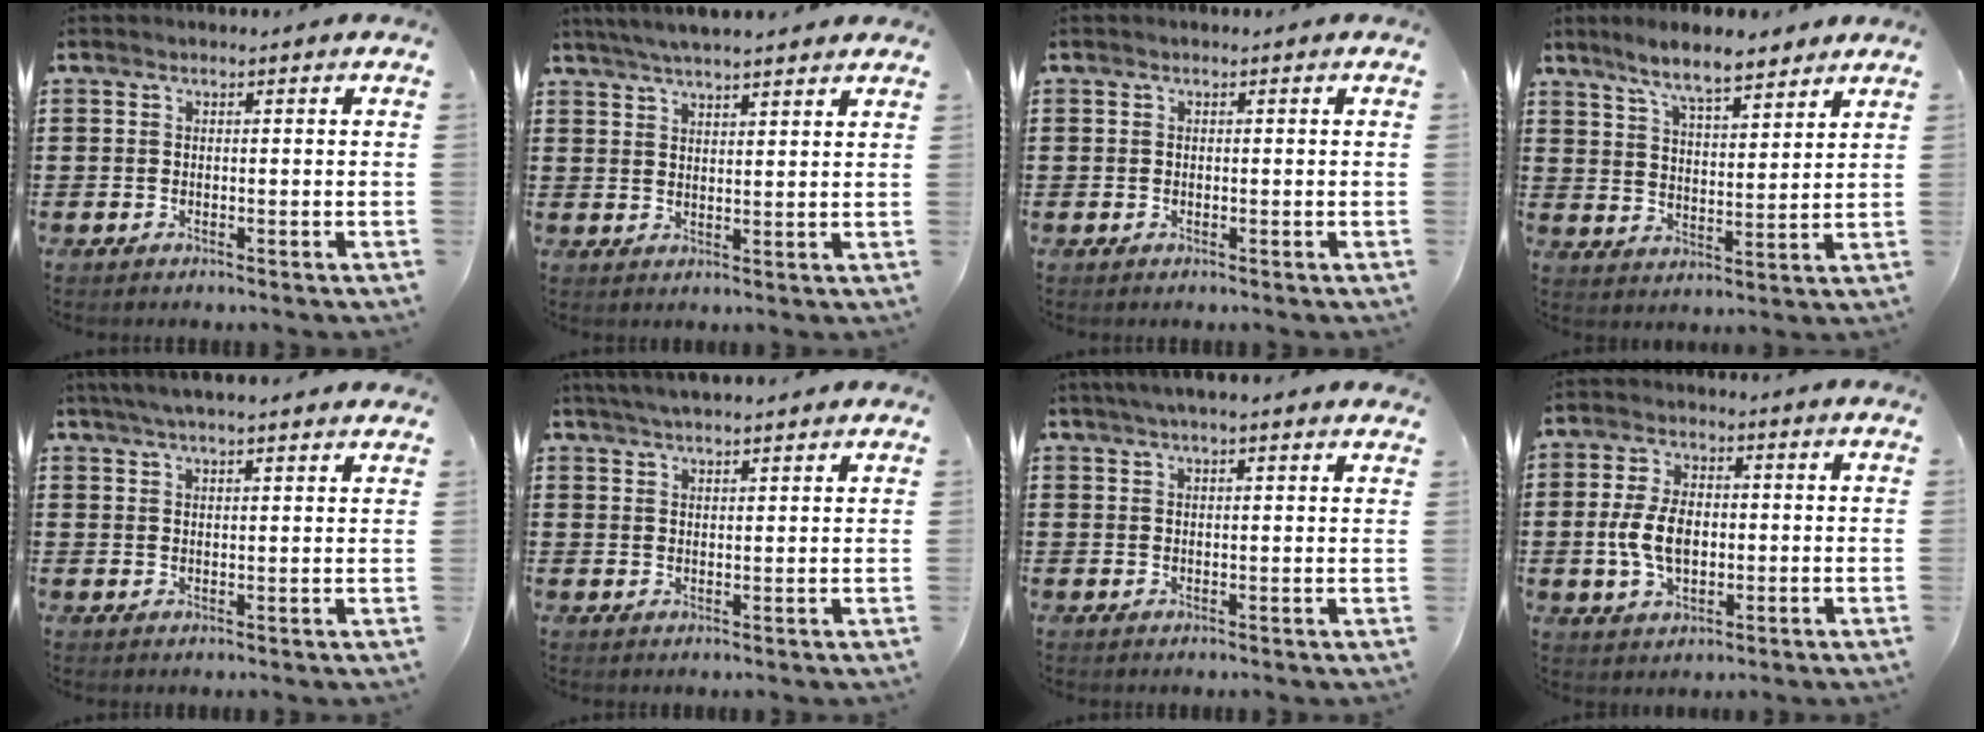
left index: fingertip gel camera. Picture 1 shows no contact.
{"total": 3.8, "force": [3.5, -0.1, 1.4], "torque": [-0.037, -0.008, 0.062]}
{"total": 0.0}
{"total": 6.8, "force": [6.0, 1.0, 3.0], "torque": [-0.080, -0.019, 0.107]}
{"total": 3.4, "force": [3.1, -0.1, 1.4], "torque": [-0.036, -0.003, 0.056]}
{"total": 3.0, "force": [2.8, 0.0, 0.9], "torque": [-0.025, -0.002, 0.053]}
{"total": 2.7, "force": [2.3, 0.0, 1.4], "torque": [-0.033, 0.001, 0.042]}
{"total": 7.0, "force": [-0.3, 4.2, 5.5], "torque": [-0.127, 0.006, -0.012]}